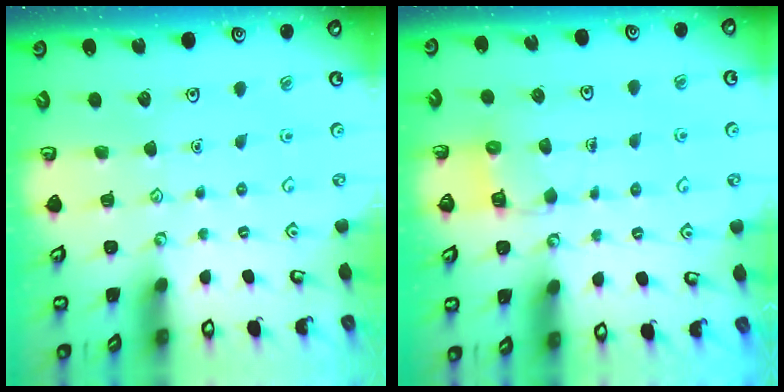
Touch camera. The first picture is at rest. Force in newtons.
{"total": 6.2, "press": 6.2, "slide": 0.3}